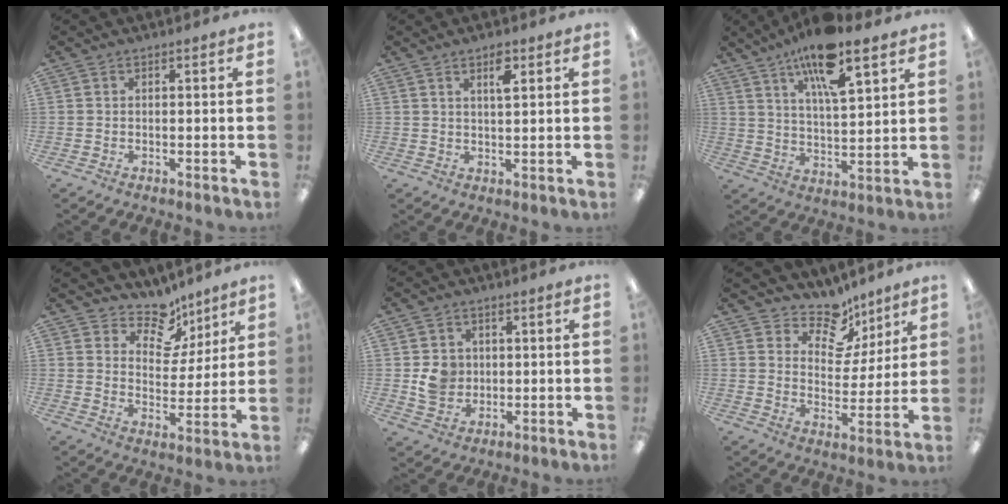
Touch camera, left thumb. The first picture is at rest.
{"total": 4.2, "force": [2.6, 1.4, 3.0], "torque": [-0.042, -0.006, 0.039]}
{"total": 14.1, "force": [10.0, 3.6, 9.3], "torque": [-0.163, -0.046, 0.167]}
{"total": 10.0, "force": [7.8, 5.5, 2.7], "torque": [-0.049, -0.056, 0.145]}
{"total": 6.2, "force": [0.6, 5.7, 2.3], "torque": [-0.021, 0.004, 0.010]}
{"total": 10.7, "force": [8.4, 5.8, 3.1], "torque": [-0.053, -0.064, 0.155]}